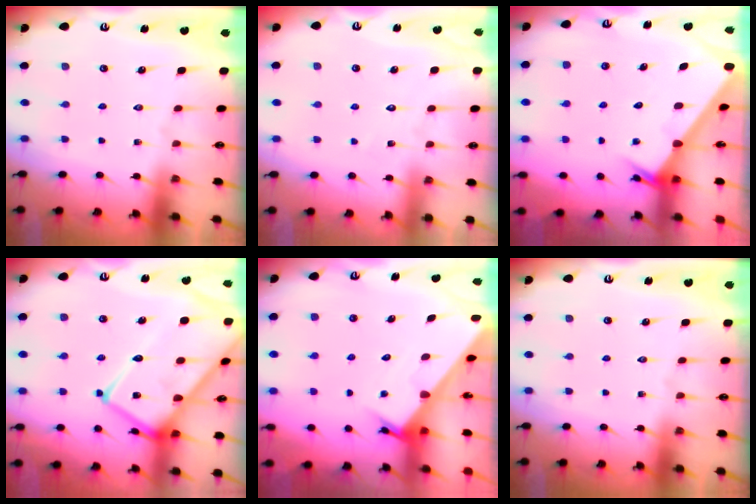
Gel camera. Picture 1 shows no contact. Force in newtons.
{"total": 3.5, "press": 3.5, "slide": 0.3}
{"total": 2.7, "press": 2.7, "slide": 0.3}
{"total": 21.9, "press": 21.8, "slide": 1.9}
{"total": 2.3, "press": 2.3, "slide": 0.1}
{"total": 0.0}